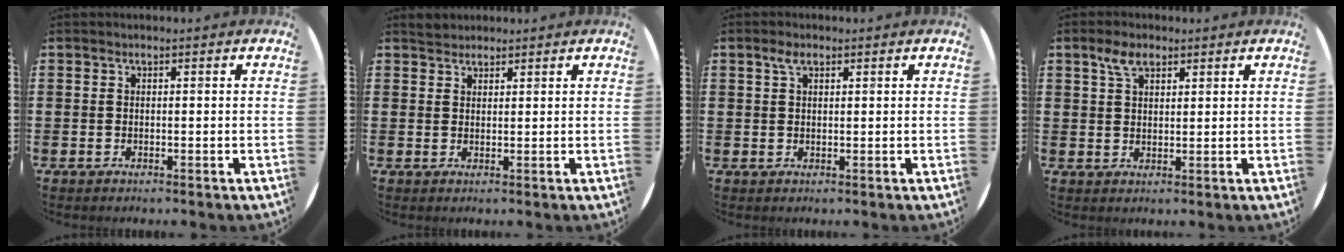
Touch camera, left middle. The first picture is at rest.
{"total": 1.6, "force": [1.5, 0.5, -0.1], "torque": [0.007, 0.000, 0.029]}
{"total": 1.9, "force": [1.2, 1.0, 1.2], "torque": [-0.018, 0.002, 0.020]}
{"total": 3.6, "force": [2.4, 1.8, 1.8], "torque": [-0.033, 0.004, 0.043]}